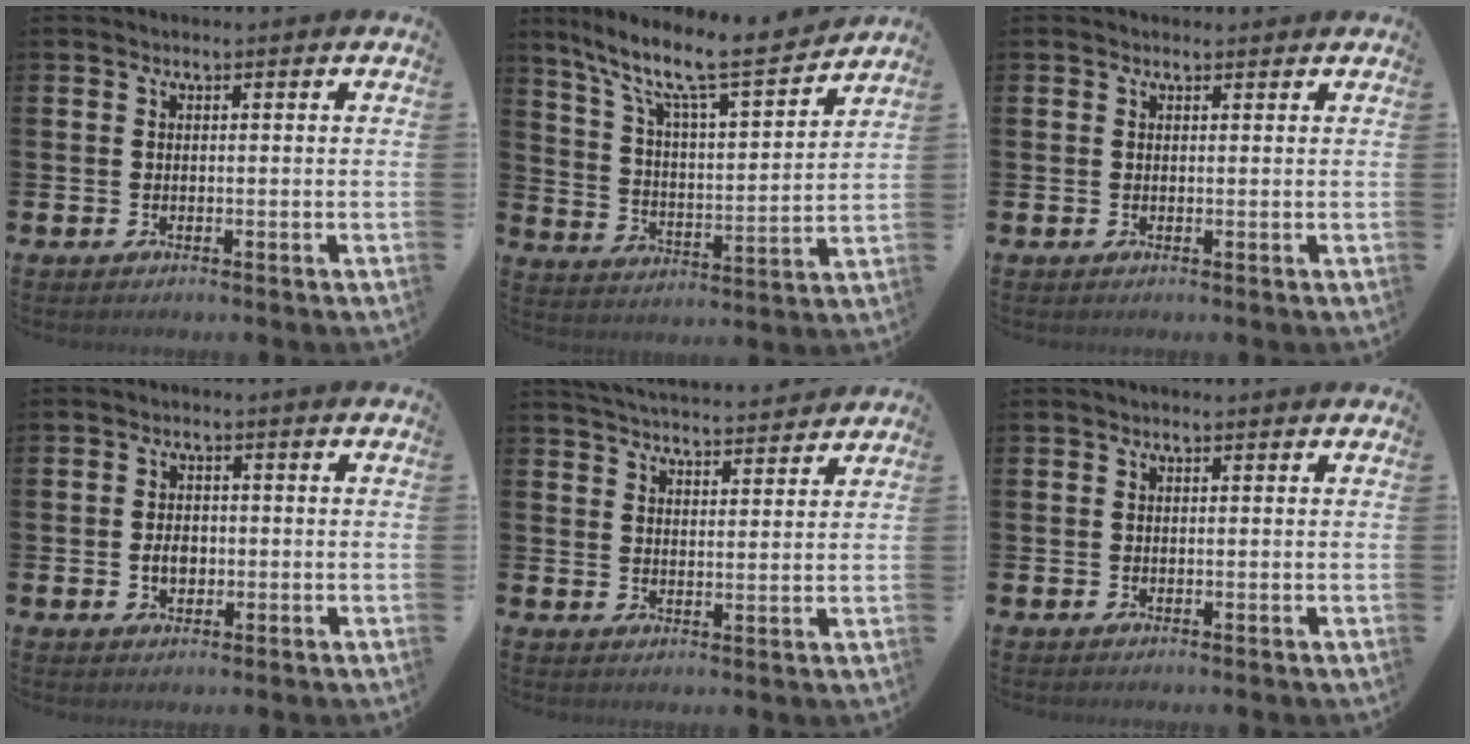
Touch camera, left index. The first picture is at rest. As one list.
[{"total": 10.0, "force": [8.7, 1.2, 4.9], "torque": [-0.126, -0.061, 0.141]}, {"total": 0.6, "force": [0.6, 0.2, 0.2], "torque": [0.007, -0.001, 0.008]}, {"total": 2.7, "force": [-0.4, 1.9, 1.8], "torque": [-0.016, -0.003, -0.014]}, {"total": 4.8, "force": [4.8, 0.2, 0.2], "torque": [-0.016, -0.033, 0.084]}, {"total": 0.0}]